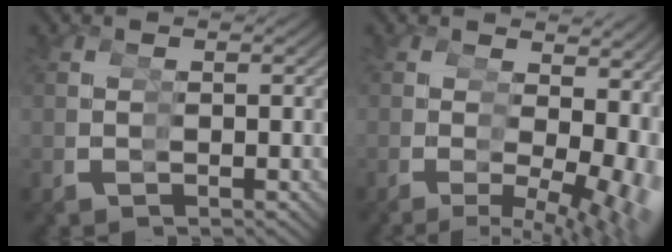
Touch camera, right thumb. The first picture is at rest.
{"total": 7.9, "force": [-1.5, 4.7, 6.1], "torque": [-0.065, -0.029, -0.016]}